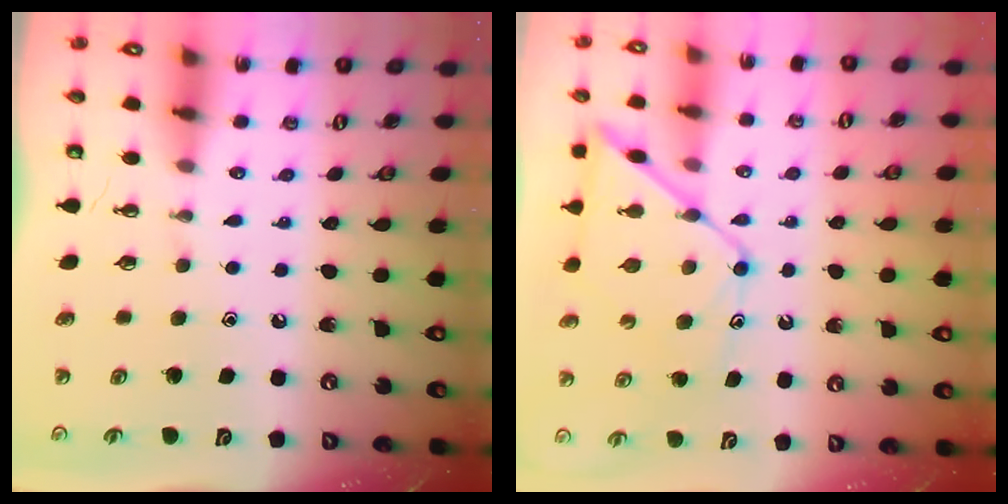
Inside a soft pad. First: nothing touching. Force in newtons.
{"total": 12.2, "press": 12.2, "slide": 1.0}